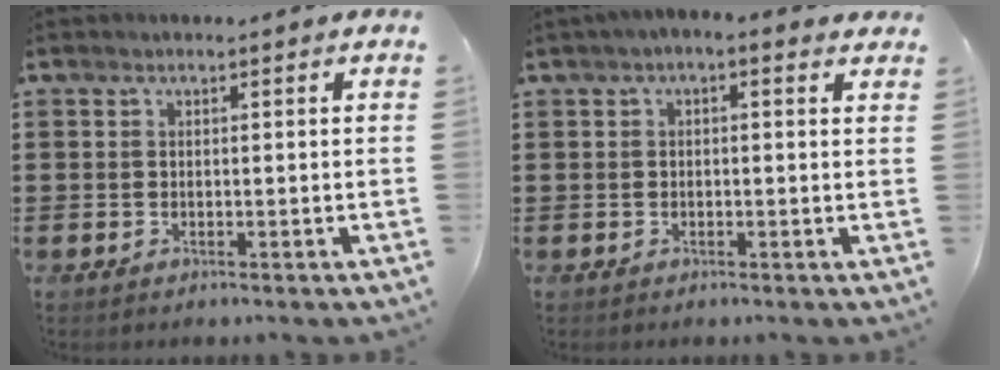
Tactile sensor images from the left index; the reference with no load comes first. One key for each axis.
{"total": 1.5, "fx": -0.1, "fy": 0.7, "fz": 1.4, "tx": -0.026, "ty": 0.005, "tz": -0.005}